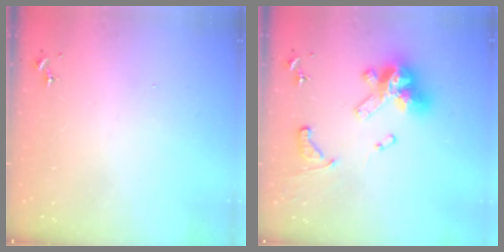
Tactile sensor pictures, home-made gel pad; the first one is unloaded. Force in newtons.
{"total": 18.2, "press": 18.0, "slide": 2.1}